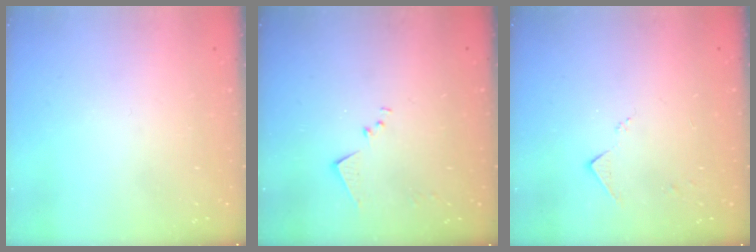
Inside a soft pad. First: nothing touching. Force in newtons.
{"total": 7.4, "press": 7.4, "slide": 0.4}
{"total": 5.3, "press": 5.3, "slide": 0.6}